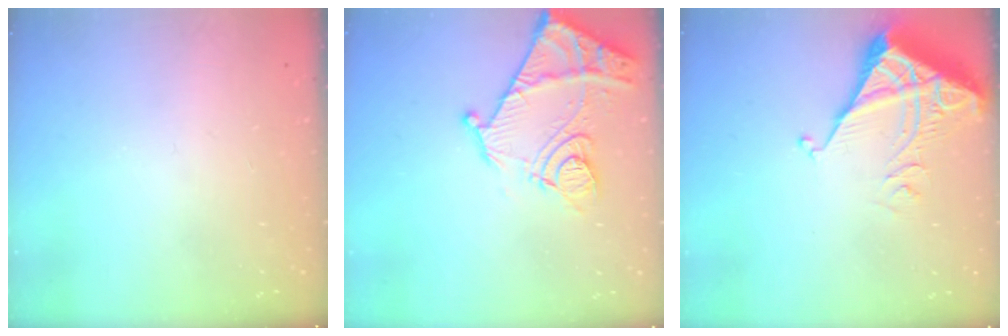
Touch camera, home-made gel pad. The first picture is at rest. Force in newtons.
{"total": 14.3, "press": 14.3, "slide": 1.4}
{"total": 5.3, "press": 5.3, "slide": 0.7}